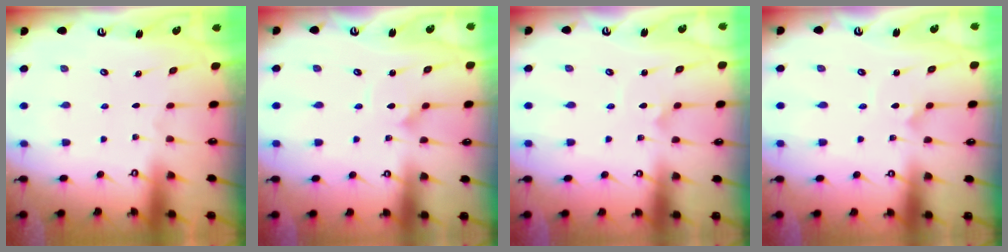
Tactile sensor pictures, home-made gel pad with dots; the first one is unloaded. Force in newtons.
{"total": 2.0, "press": 2.0, "slide": 0.1}
{"total": 2.2, "press": 2.2, "slide": 0.1}
{"total": 2.0, "press": 2.0, "slide": 0.1}